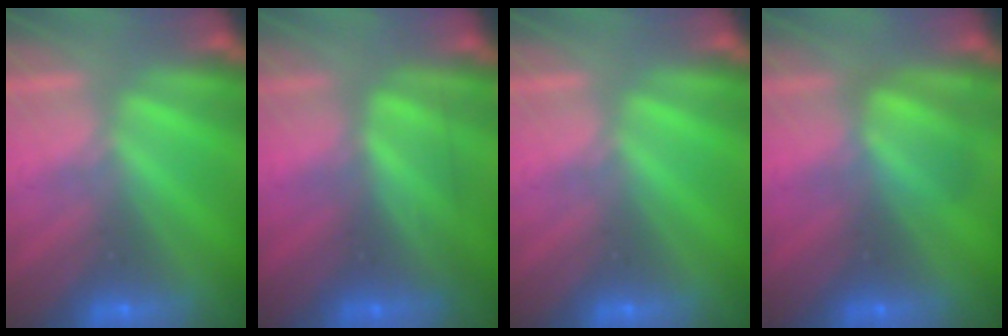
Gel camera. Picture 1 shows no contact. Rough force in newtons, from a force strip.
{"total": 2.4}
{"total": 0.0}
{"total": 2.4}